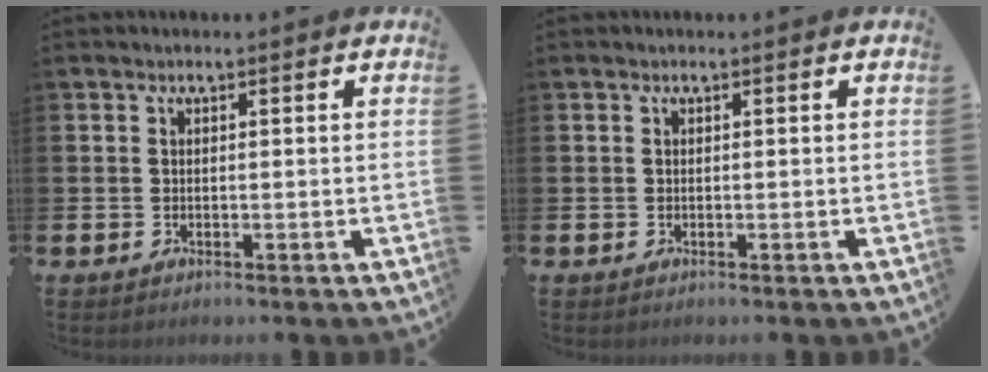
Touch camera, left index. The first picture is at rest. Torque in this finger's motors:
{"motor_torque": [-0.18, 0.18, 0.00, 0.00]}